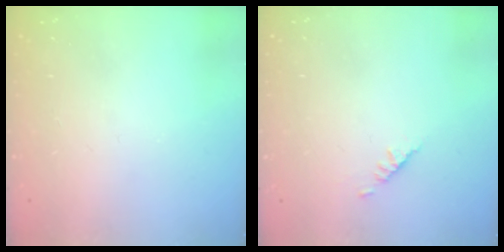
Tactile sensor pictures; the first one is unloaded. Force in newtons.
{"total": 1.9, "press": 1.8, "slide": 0.5}